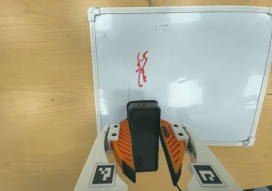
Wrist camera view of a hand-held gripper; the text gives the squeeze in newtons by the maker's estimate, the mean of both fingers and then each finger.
{"total": 9.4, "left": 9.6, "right": 9.3}